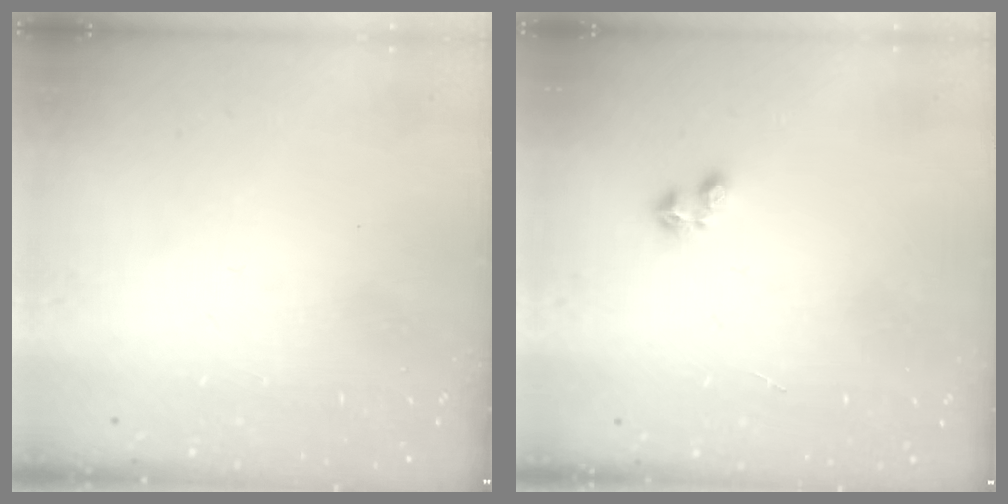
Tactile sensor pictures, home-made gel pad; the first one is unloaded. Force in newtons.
{"total": 2.9, "press": 2.8, "slide": 0.5}